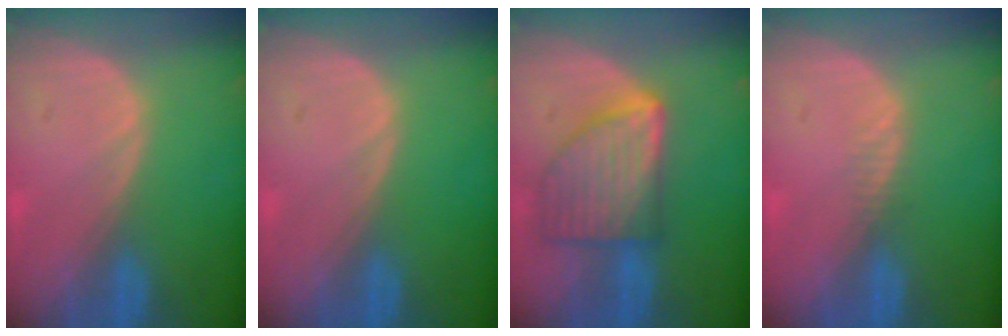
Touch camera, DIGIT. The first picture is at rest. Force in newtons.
{"total": 0.0}
{"total": 8.4, "press": 8.4, "slide": 0.3}
{"total": 1.2, "press": 0.9, "slide": 0.8}